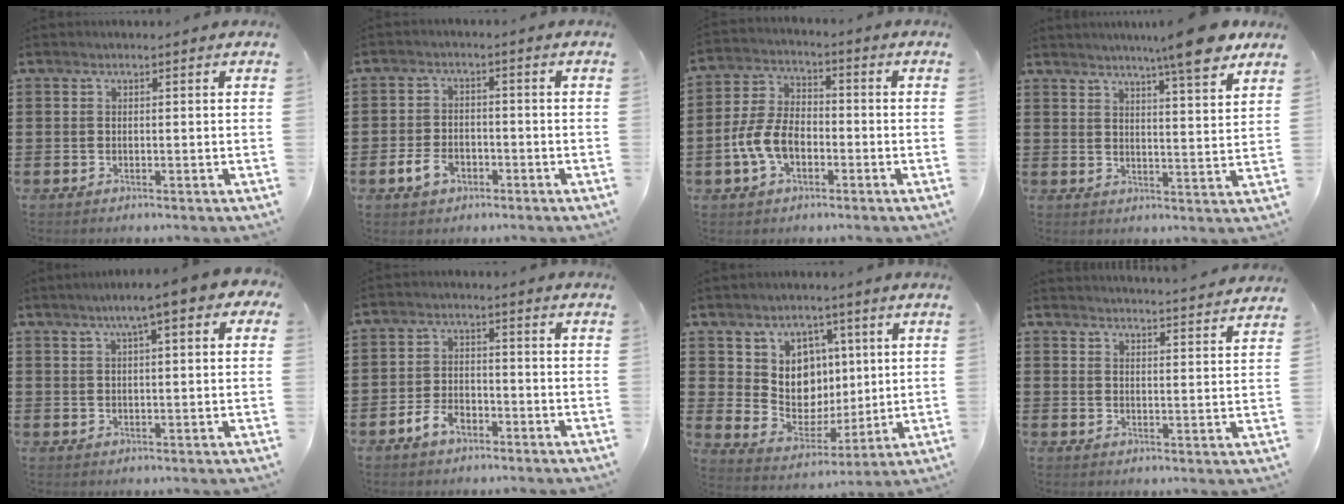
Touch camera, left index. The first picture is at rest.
{"total": 4.1, "force": [-2.2, 2.6, 2.3], "torque": [-0.056, 0.001, -0.045]}
{"total": 7.4, "force": [-2.8, 4.4, 5.3], "torque": [-0.141, 0.003, -0.063]}
{"total": 8.9, "force": [7.2, 0.0, 5.3], "torque": [-0.089, -0.029, 0.121]}
{"total": 5.4, "force": [2.6, 0.6, 4.7], "torque": [-0.088, 0.003, 0.041]}
{"total": 3.8, "force": [-2.9, 1.9, 1.7], "torque": [-0.039, 0.009, -0.059]}
{"total": 8.3, "force": [2.8, 7.5, 2.2], "torque": [-0.062, -0.023, 0.055]}
{"total": 3.5, "force": [3.4, -0.9, 0.0], "torque": [-0.012, -0.027, 0.058]}